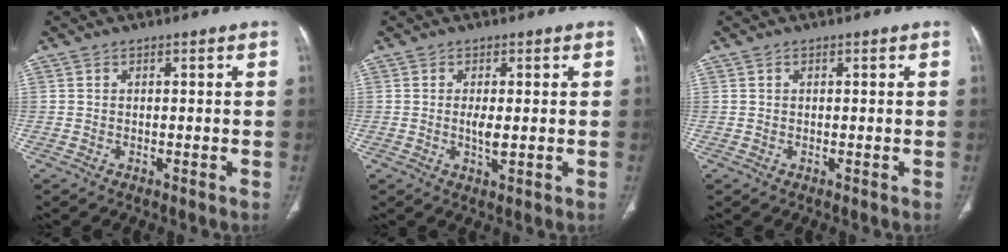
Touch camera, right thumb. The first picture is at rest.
{"total": 2.8, "force": [-0.1, 0.8, 2.7], "torque": [-0.059, -0.008, 0.000]}
{"total": 0.0}